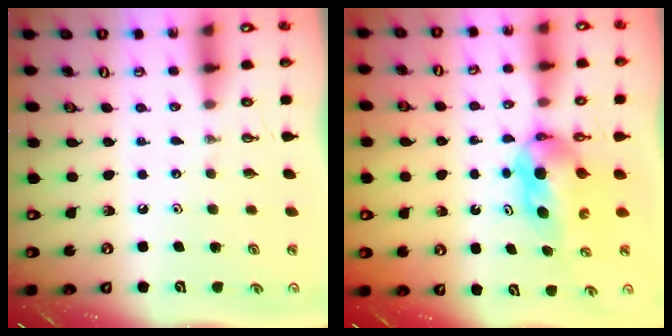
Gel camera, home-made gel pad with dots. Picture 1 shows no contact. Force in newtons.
{"total": 6.9, "press": 4.3, "slide": 5.4}